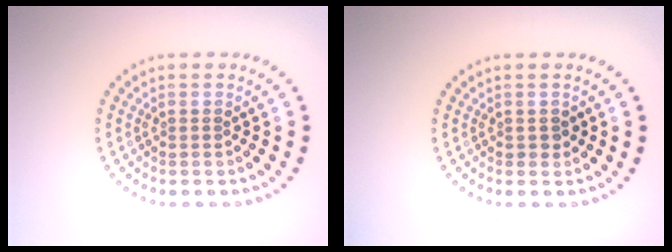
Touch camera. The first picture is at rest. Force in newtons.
{"total": 0.7, "press": 0.7, "slide": 0.0}